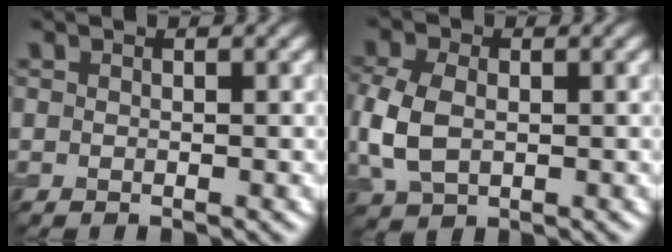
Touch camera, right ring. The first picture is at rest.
{"total": 5.5, "force": [-0.3, 3.9, 3.9], "torque": [-0.109, -0.004, -0.006]}